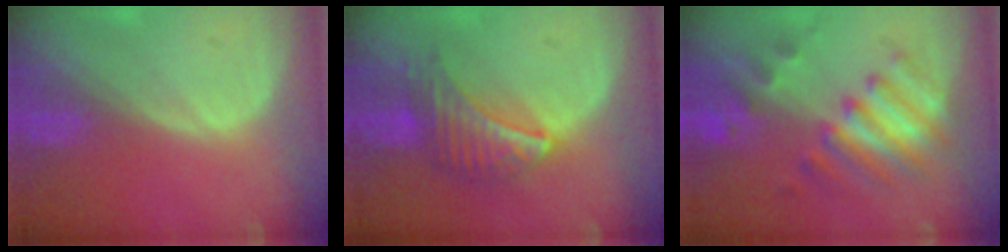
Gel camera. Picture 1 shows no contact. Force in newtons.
{"total": 6.4, "press": 6.3, "slide": 1.1}
{"total": 7.9, "press": 7.6, "slide": 2.1}